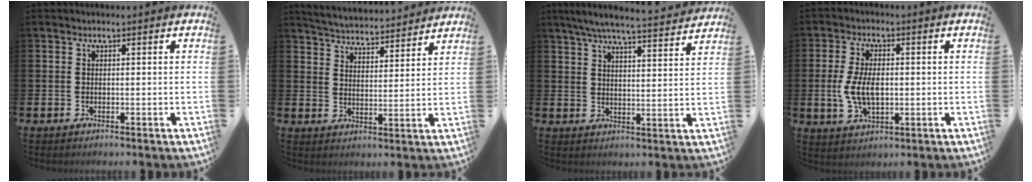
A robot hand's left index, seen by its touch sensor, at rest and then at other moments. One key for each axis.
{"total": 5.1, "fx": 5.0, "fy": 0.5, "fz": 0.2, "tx": -0.030, "ty": -0.037, "tz": 0.088}
{"total": 6.6, "fx": 6.2, "fy": 0.2, "fz": 2.2, "tx": -0.051, "ty": -0.040, "tz": 0.105}
{"total": 6.3, "fx": -0.2, "fy": 3.5, "fz": 5.2, "tx": -0.098, "ty": 0.001, "tz": -0.008}